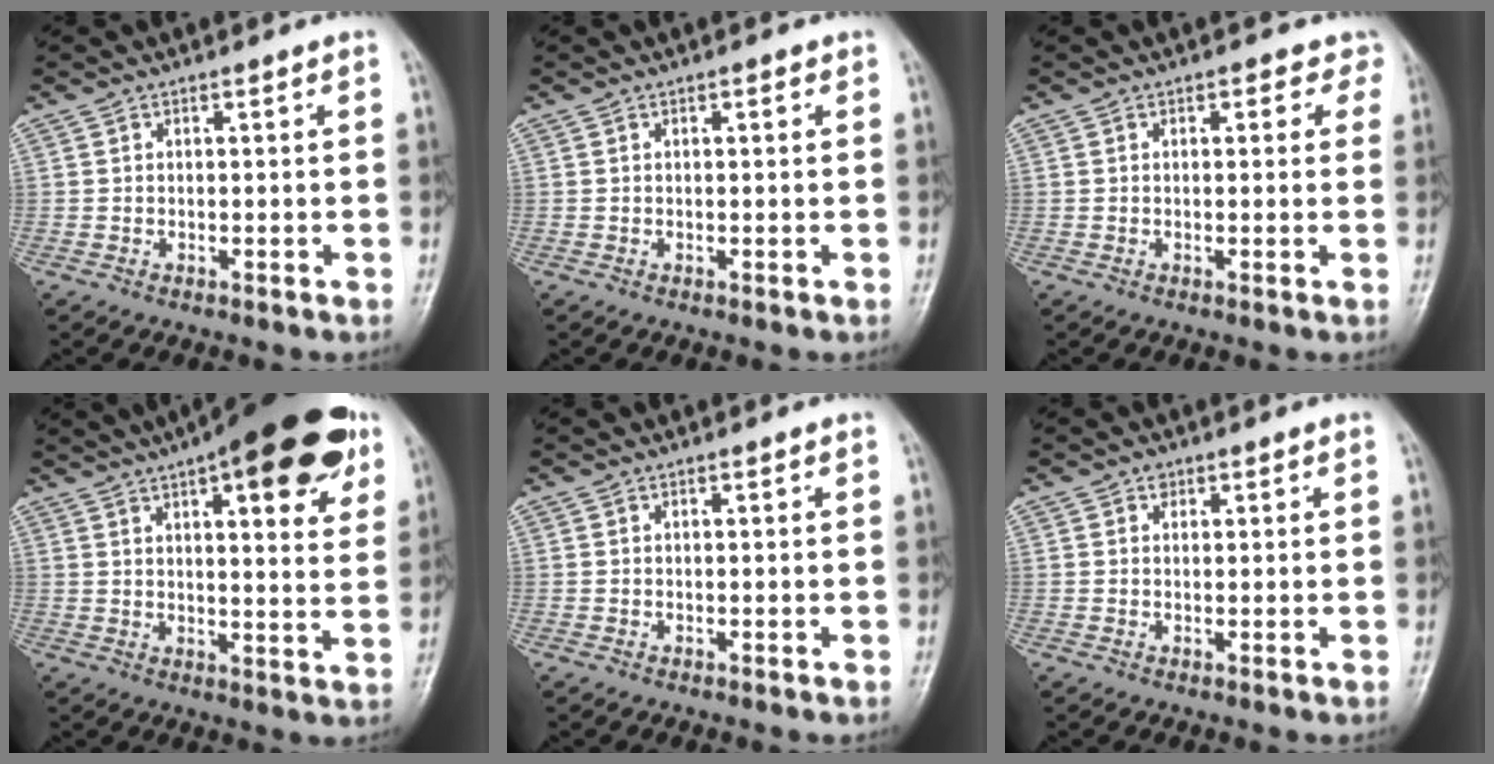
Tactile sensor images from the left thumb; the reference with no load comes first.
{"total": 0.7, "force": [0.3, 0.3, 0.6], "torque": [-0.006, 0.001, 0.003]}
{"total": 2.7, "force": [1.4, 1.9, 1.3], "torque": [0.022, 0.000, 0.008]}
{"total": 22.1, "force": [11.9, 7.2, 17.2], "torque": [-0.209, -0.012, 0.159]}
{"total": 0.0}
{"total": 1.1, "force": [0.6, 0.9, 0.3], "torque": [0.005, -0.002, 0.006]}